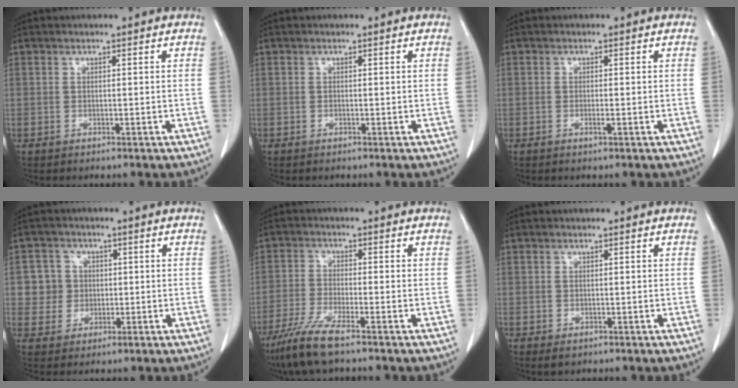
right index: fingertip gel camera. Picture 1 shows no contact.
{"total": 0.0}
{"total": 1.0, "force": [-0.4, 0.1, 0.9], "torque": [-0.018, -0.001, -0.006]}
{"total": 5.2, "force": [0.4, 5.2, 0.5], "torque": [-0.001, 0.015, 0.010]}
{"total": 6.9, "force": [-4.9, 0.3, 4.9], "torque": [-0.105, -0.022, -0.098]}
{"total": 1.1, "force": [-0.2, 1.0, 0.5], "torque": [-0.006, 0.001, 0.002]}